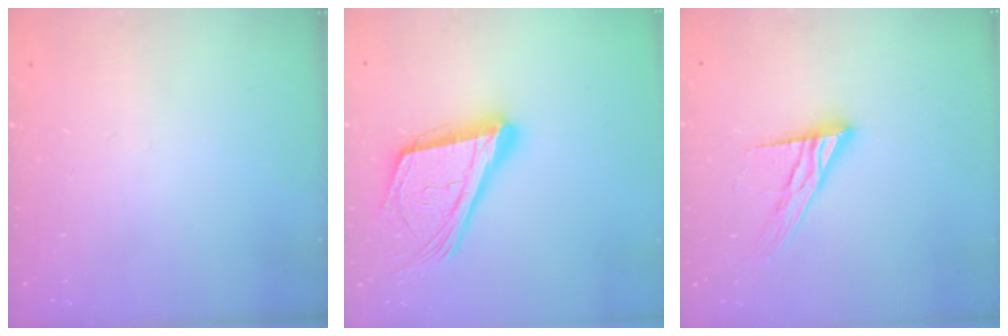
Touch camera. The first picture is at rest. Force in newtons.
{"total": 23.2, "press": 22.7, "slide": 5.0}
{"total": 13.1, "press": 13.1, "slide": 1.0}